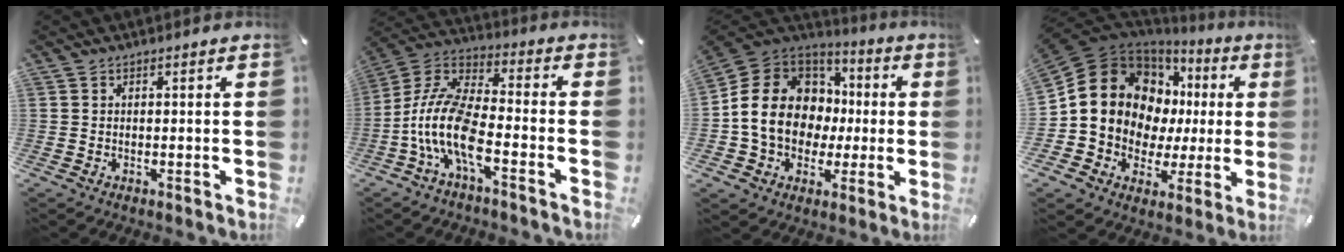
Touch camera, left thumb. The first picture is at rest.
{"total": 13.9, "force": [-6.1, 5.8, 11.1], "torque": [-0.242, 0.000, -0.114]}
{"total": 16.9, "force": [-1.6, 14.5, 8.5], "torque": [-0.173, 0.010, -0.024]}
{"total": 16.6, "force": [4.2, 13.5, 8.5], "torque": [-0.159, -0.033, 0.089]}